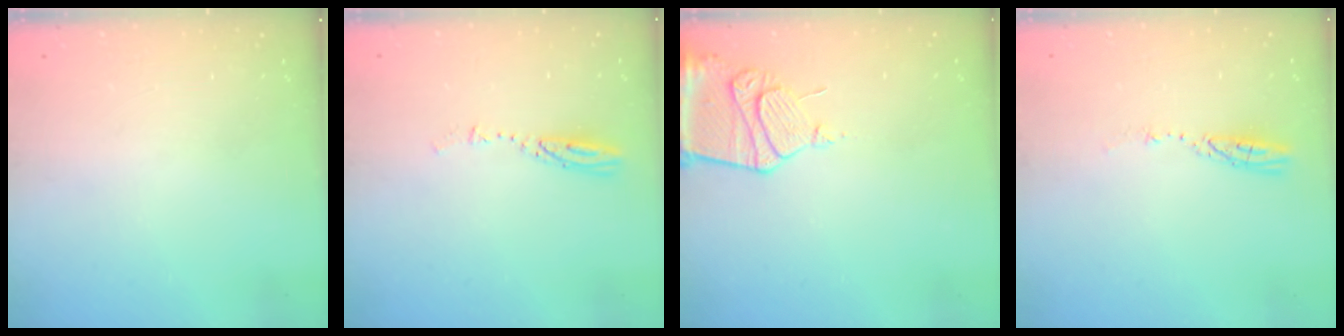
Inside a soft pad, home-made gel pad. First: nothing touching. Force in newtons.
{"total": 3.7, "press": 3.7, "slide": 0.3}
{"total": 13.6, "press": 13.5, "slide": 1.5}
{"total": 3.5, "press": 3.4, "slide": 0.4}